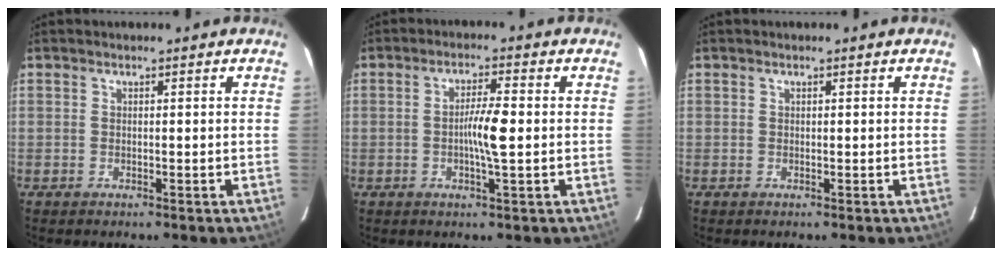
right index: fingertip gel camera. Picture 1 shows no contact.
{"total": 5.0, "force": [-0.4, 0.2, 5.0], "torque": [-0.092, 0.001, -0.009]}
{"total": 0.0}